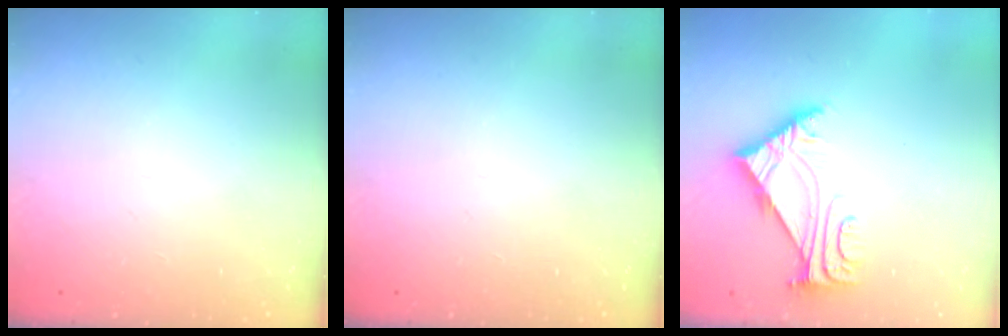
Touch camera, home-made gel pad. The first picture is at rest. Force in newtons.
{"total": 0.0}
{"total": 5.4, "press": 5.2, "slide": 1.1}